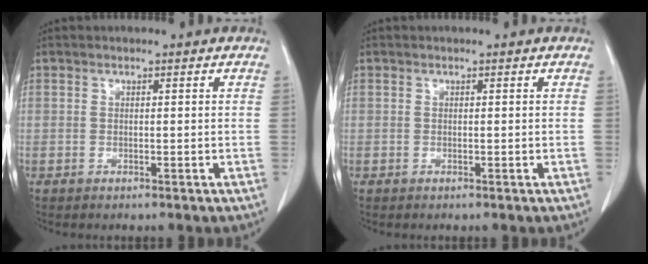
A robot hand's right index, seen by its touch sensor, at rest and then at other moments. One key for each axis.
{"total": 0.0}